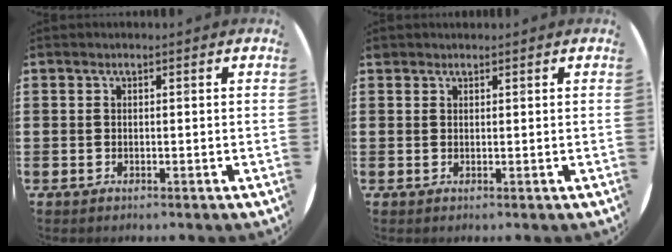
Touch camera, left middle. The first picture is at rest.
{"total": 0.7, "force": [0.7, 0.2, -0.1], "torque": [0.001, 0.001, 0.014]}